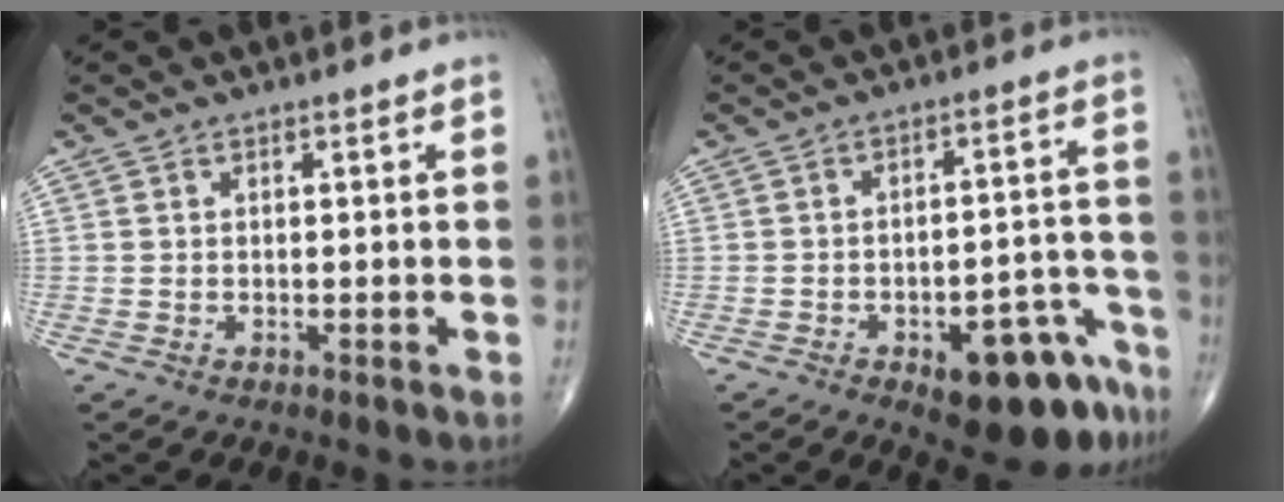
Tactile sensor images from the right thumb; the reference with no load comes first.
{"total": 14.2, "force": [-8.3, 5.7, 10.0], "torque": [-0.088, 0.069, -0.102]}